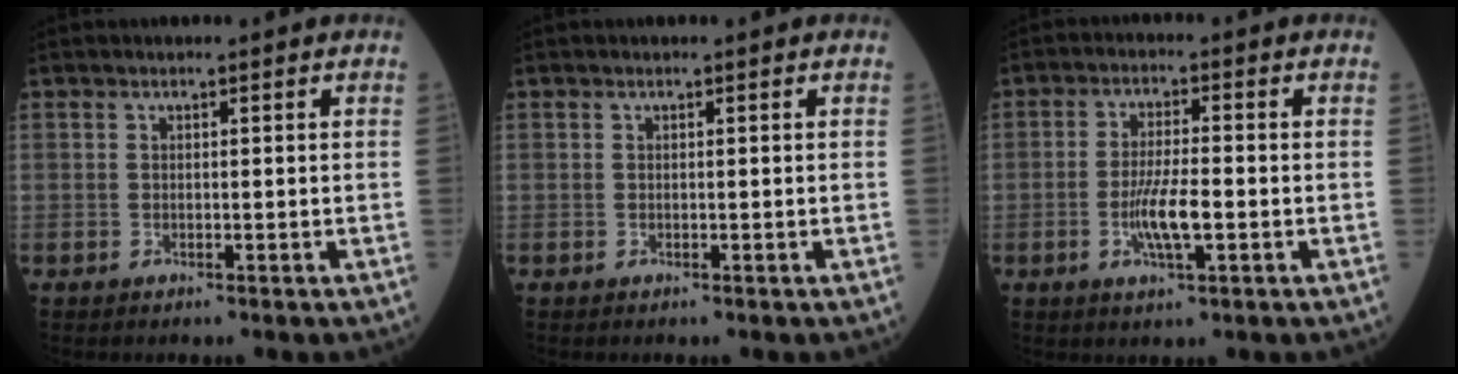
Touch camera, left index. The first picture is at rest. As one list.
[{"total": 0.0}, {"total": 6.0, "force": [-1.6, 1.1, 5.7], "torque": [-0.116, -0.006, -0.030]}]